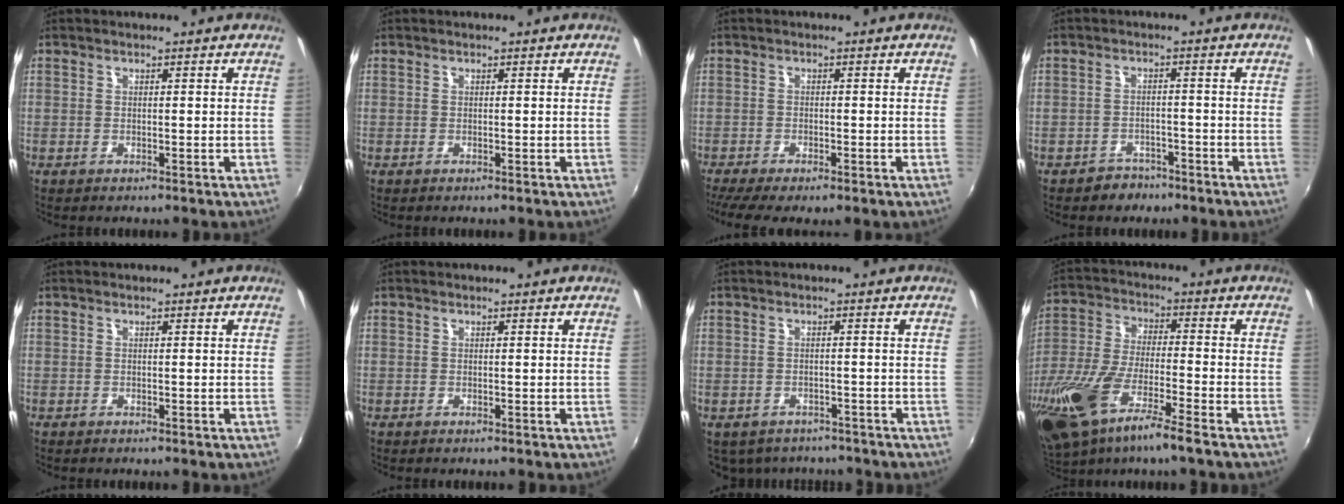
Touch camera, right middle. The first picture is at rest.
{"total": 0.0}
{"total": 6.6, "force": [-4.9, 1.1, 4.3], "torque": [-0.094, -0.033, -0.081]}
{"total": 3.9, "force": [-2.8, 2.7, -0.1], "torque": [-0.007, 0.015, -0.042]}
{"total": 0.0}
{"total": 0.0}
{"total": 7.5, "force": [-6.0, 3.9, 2.1], "torque": [-0.050, -0.014, -0.079]}
{"total": 19.0, "force": [-11.9, 3.9, 14.3], "torque": [-0.300, -0.055, -0.221]}